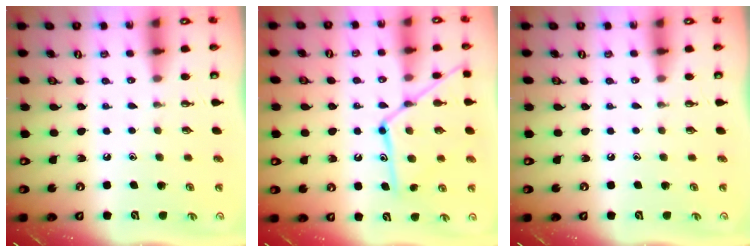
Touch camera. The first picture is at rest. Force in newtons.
{"total": 14.2, "press": 14.1, "slide": 0.9}
{"total": 0.0}